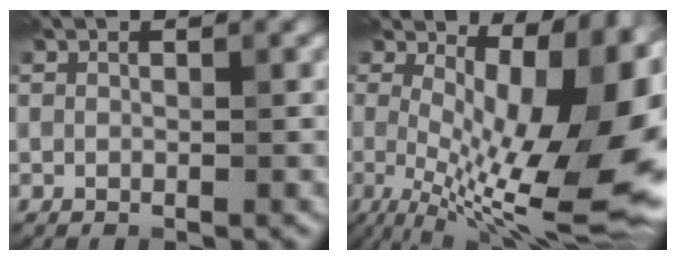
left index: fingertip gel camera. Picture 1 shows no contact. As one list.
[{"total": 14.4, "force": [0.1, 4.3, 13.7], "torque": [-0.186, -0.006, 0.012]}]